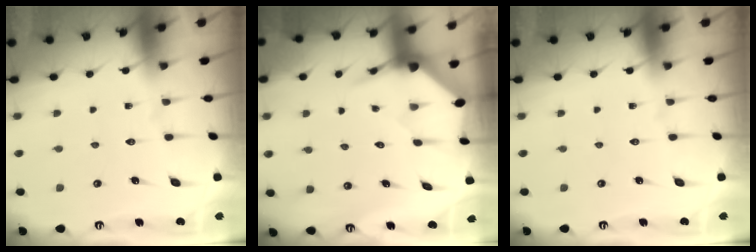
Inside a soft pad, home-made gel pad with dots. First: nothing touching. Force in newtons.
{"total": 3.5, "press": 3.5, "slide": 0.4}
{"total": 0.0}